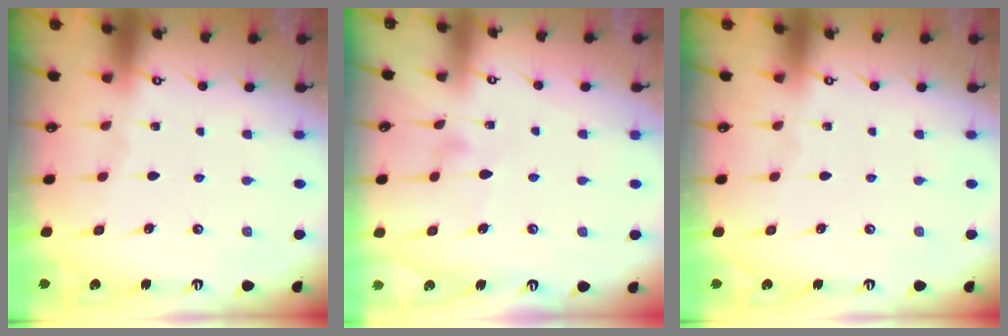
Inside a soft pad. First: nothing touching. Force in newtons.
{"total": 5.6, "press": 5.6, "slide": 0.2}
{"total": 0.0}